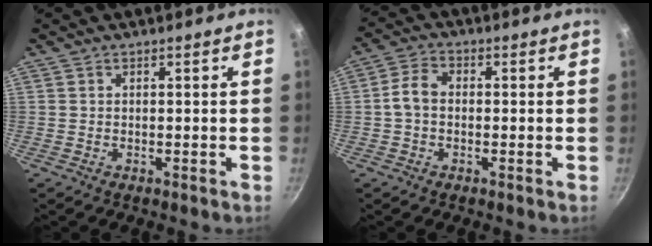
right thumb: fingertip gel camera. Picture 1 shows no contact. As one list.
[{"total": 4.7, "force": [-0.5, 3.4, 3.2], "torque": [-0.059, 0.021, -0.018]}]